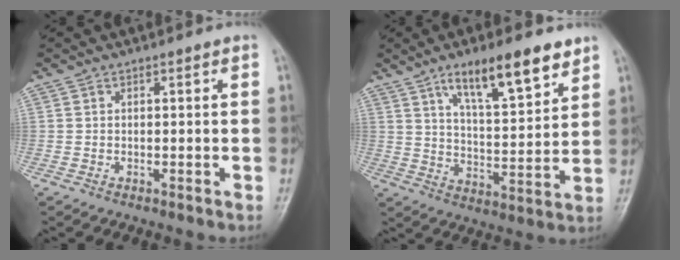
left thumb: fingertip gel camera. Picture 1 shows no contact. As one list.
[{"total": 13.9, "force": [8.8, 3.9, 10.0], "torque": [-0.138, -0.045, 0.149]}]